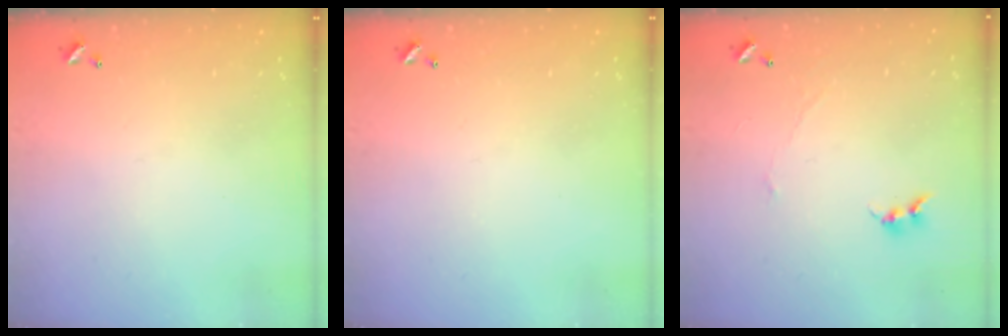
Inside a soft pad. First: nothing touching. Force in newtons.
{"total": 0.0}
{"total": 0.7, "press": 0.4, "slide": 0.6}